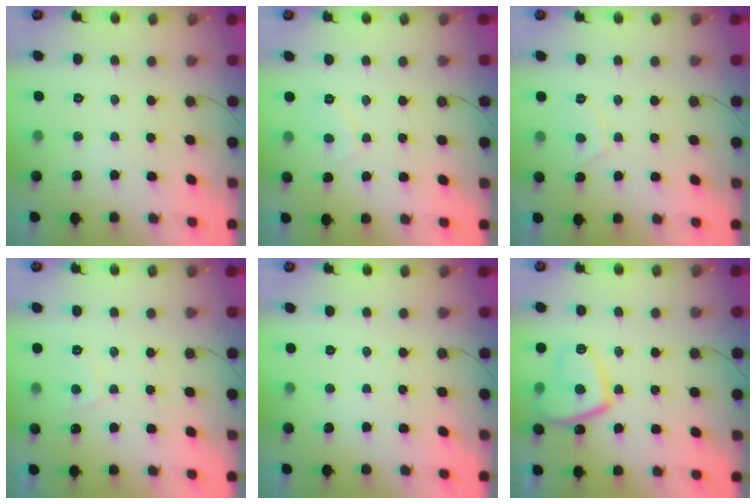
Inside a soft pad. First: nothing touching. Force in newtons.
{"total": 1.8, "press": 1.7, "slide": 0.7}
{"total": 1.9, "press": 1.8, "slide": 0.7}
{"total": 2.9, "press": 2.8, "slide": 0.6}
{"total": 0.0}
{"total": 11.0, "press": 10.9, "slide": 1.2}